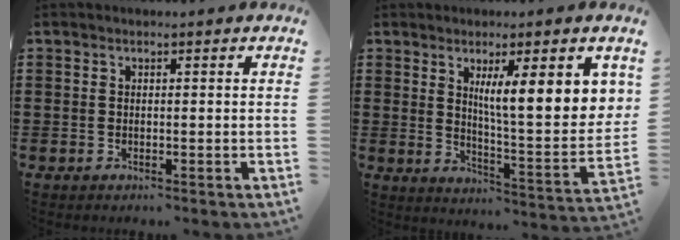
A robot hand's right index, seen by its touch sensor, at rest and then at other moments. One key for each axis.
{"total": 9.5, "fx": 4.2, "fy": 1.6, "fz": 8.4, "tx": -0.144, "ty": -0.020, "tz": 0.065}